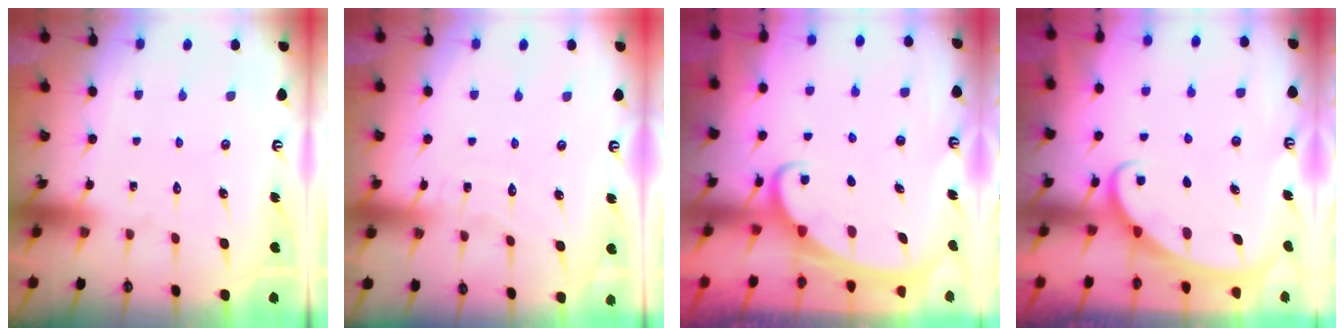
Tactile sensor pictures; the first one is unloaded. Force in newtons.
{"total": 4.3, "press": 4.3, "slide": 0.5}
{"total": 2.0, "press": 2.0, "slide": 0.2}
{"total": 2.2, "press": 2.2, "slide": 0.1}